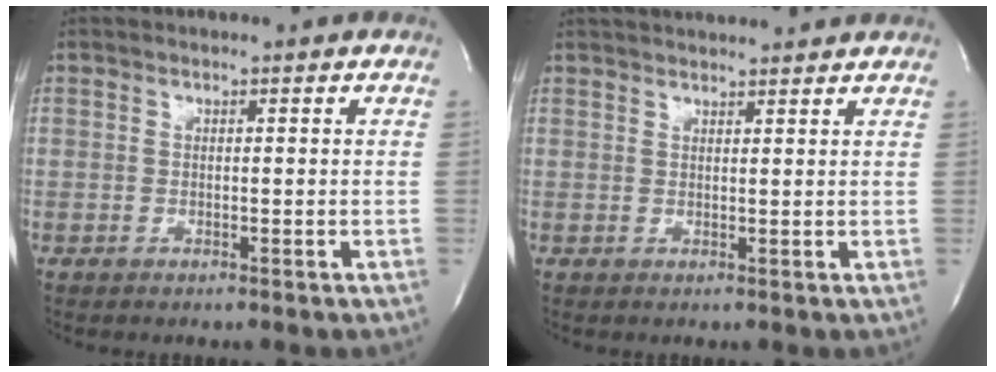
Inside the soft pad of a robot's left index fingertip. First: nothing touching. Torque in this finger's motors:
{"motor_torque": [-0.30, -0.10, 0.07, 0.04]}